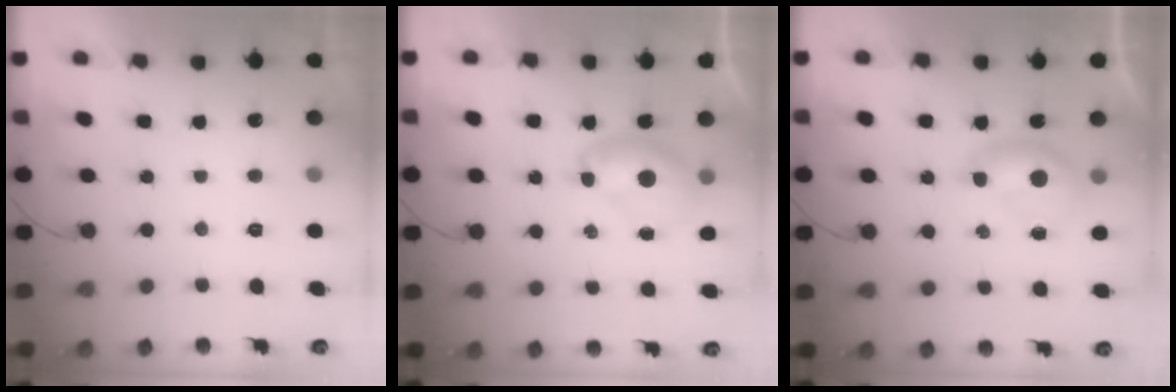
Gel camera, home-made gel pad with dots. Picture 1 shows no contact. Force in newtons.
{"total": 7.6, "press": 7.5, "slide": 1.0}
{"total": 7.0, "press": 6.9, "slide": 0.8}